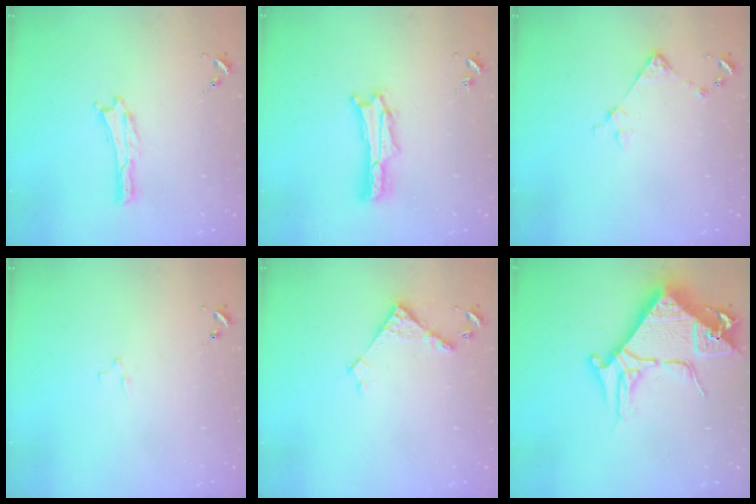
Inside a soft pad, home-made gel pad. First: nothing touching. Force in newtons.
{"total": 2.0, "press": 2.0, "slide": 0.3}
{"total": 3.8, "press": 3.7, "slide": 0.3}
{"total": 2.1, "press": 2.1, "slide": 0.2}
{"total": 3.8, "press": 3.8, "slide": 0.3}
{"total": 9.8, "press": 9.8, "slide": 1.1}